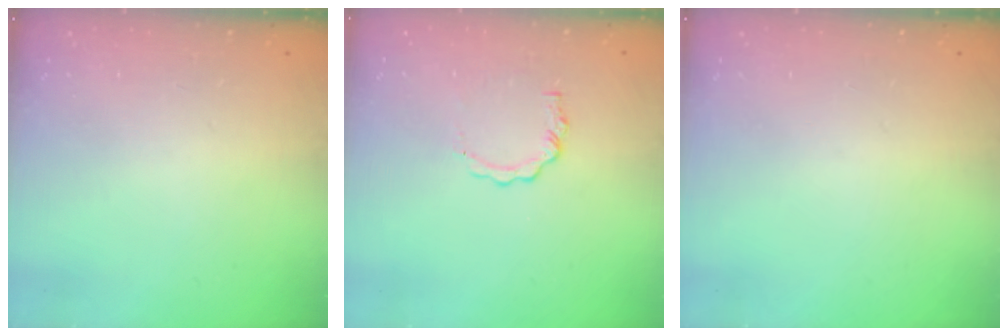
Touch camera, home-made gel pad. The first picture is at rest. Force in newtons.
{"total": 4.8, "press": 4.7, "slide": 0.4}
{"total": 0.0}